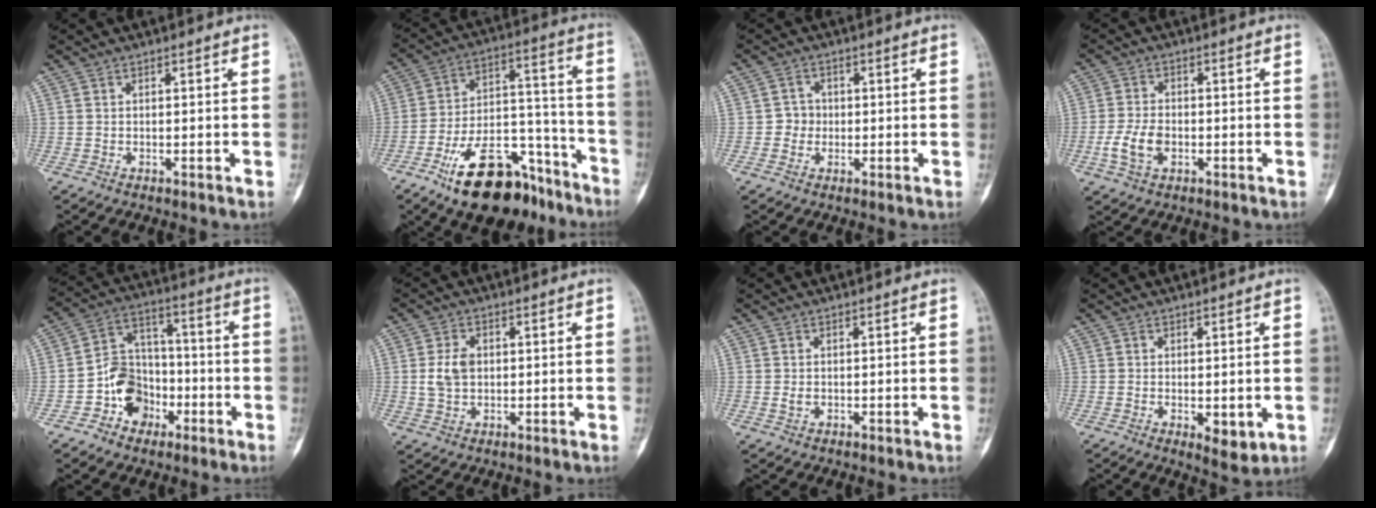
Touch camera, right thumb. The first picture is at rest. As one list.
[{"total": 21.1, "force": [-14.2, 9.9, 12.2], "torque": [-0.182, 0.097, -0.230]}, {"total": 2.9, "force": [-0.4, 2.8, 0.7], "torque": [0.010, 0.010, -0.013]}, {"total": 6.0, "force": [-1.8, 3.8, 4.3], "torque": [-0.089, 0.010, -0.035]}, {"total": 11.1, "force": [-4.6, 9.0, 4.5], "torque": [-0.037, 0.058, -0.084]}, {"total": 5.2, "force": [0.4, 3.7, 3.6], "torque": [-0.065, 0.004, 0.008]}, {"total": 1.2, "force": [-0.1, 0.9, 0.8], "torque": [-0.015, 0.000, -0.001]}, {"total": 4.6, "force": [-1.0, 2.1, 4.0], "torque": [-0.053, -0.013, -0.008]}]